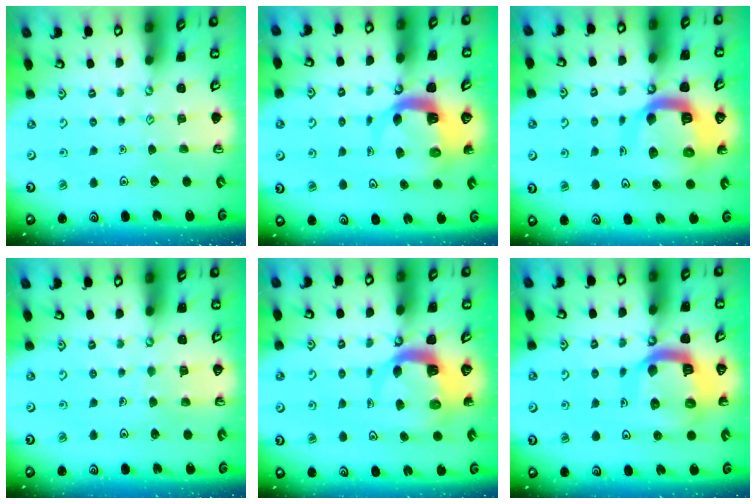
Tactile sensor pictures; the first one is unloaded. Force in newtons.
{"total": 5.8, "press": 5.7, "slide": 0.7}
{"total": 15.0, "press": 14.9, "slide": 1.7}
{"total": 6.1, "press": 6.1, "slide": 0.4}
{"total": 5.8, "press": 5.7, "slide": 0.7}
{"total": 15.8, "press": 15.7, "slide": 1.9}